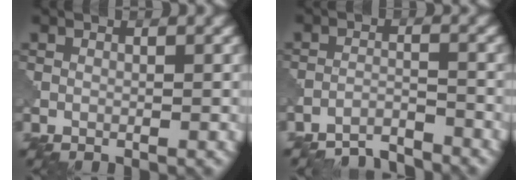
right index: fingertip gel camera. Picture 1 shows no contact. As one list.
[{"total": 3.6, "force": [-3.5, 0.3, 0.6], "torque": [-0.009, -0.001, -0.068]}]